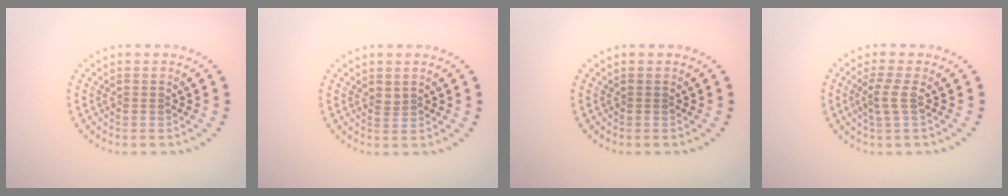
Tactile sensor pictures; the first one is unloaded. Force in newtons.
{"total": 0.9, "press": 0.5, "slide": 0.8}
{"total": 0.0}
{"total": 1.7, "press": 1.3, "slide": 1.1}